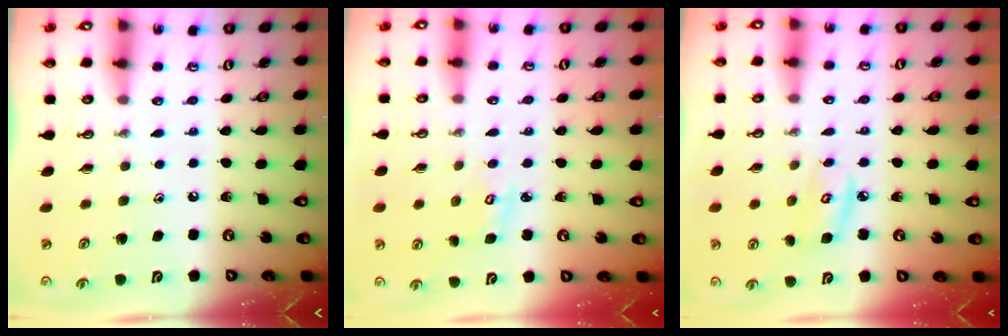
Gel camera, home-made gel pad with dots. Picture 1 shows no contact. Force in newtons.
{"total": 2.9, "press": 2.9, "slide": 0.2}
{"total": 5.5, "press": 5.5, "slide": 0.4}